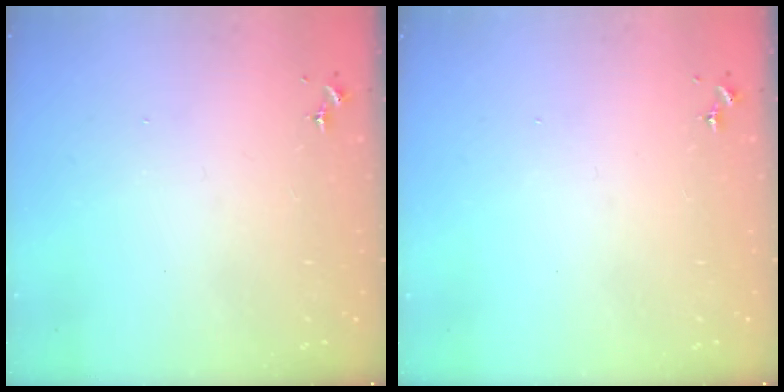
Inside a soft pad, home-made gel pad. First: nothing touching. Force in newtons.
{"total": 0.0}